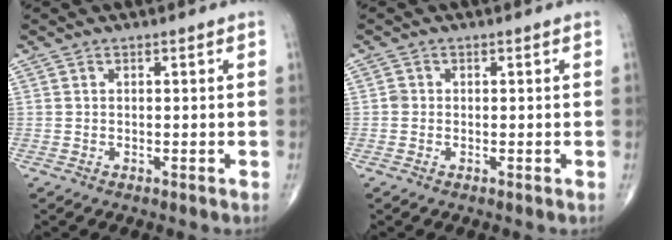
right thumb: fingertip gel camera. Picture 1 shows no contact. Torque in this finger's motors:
{"motor_torque": [0.00, 0.18, 0.18, 0.04, -0.03]}